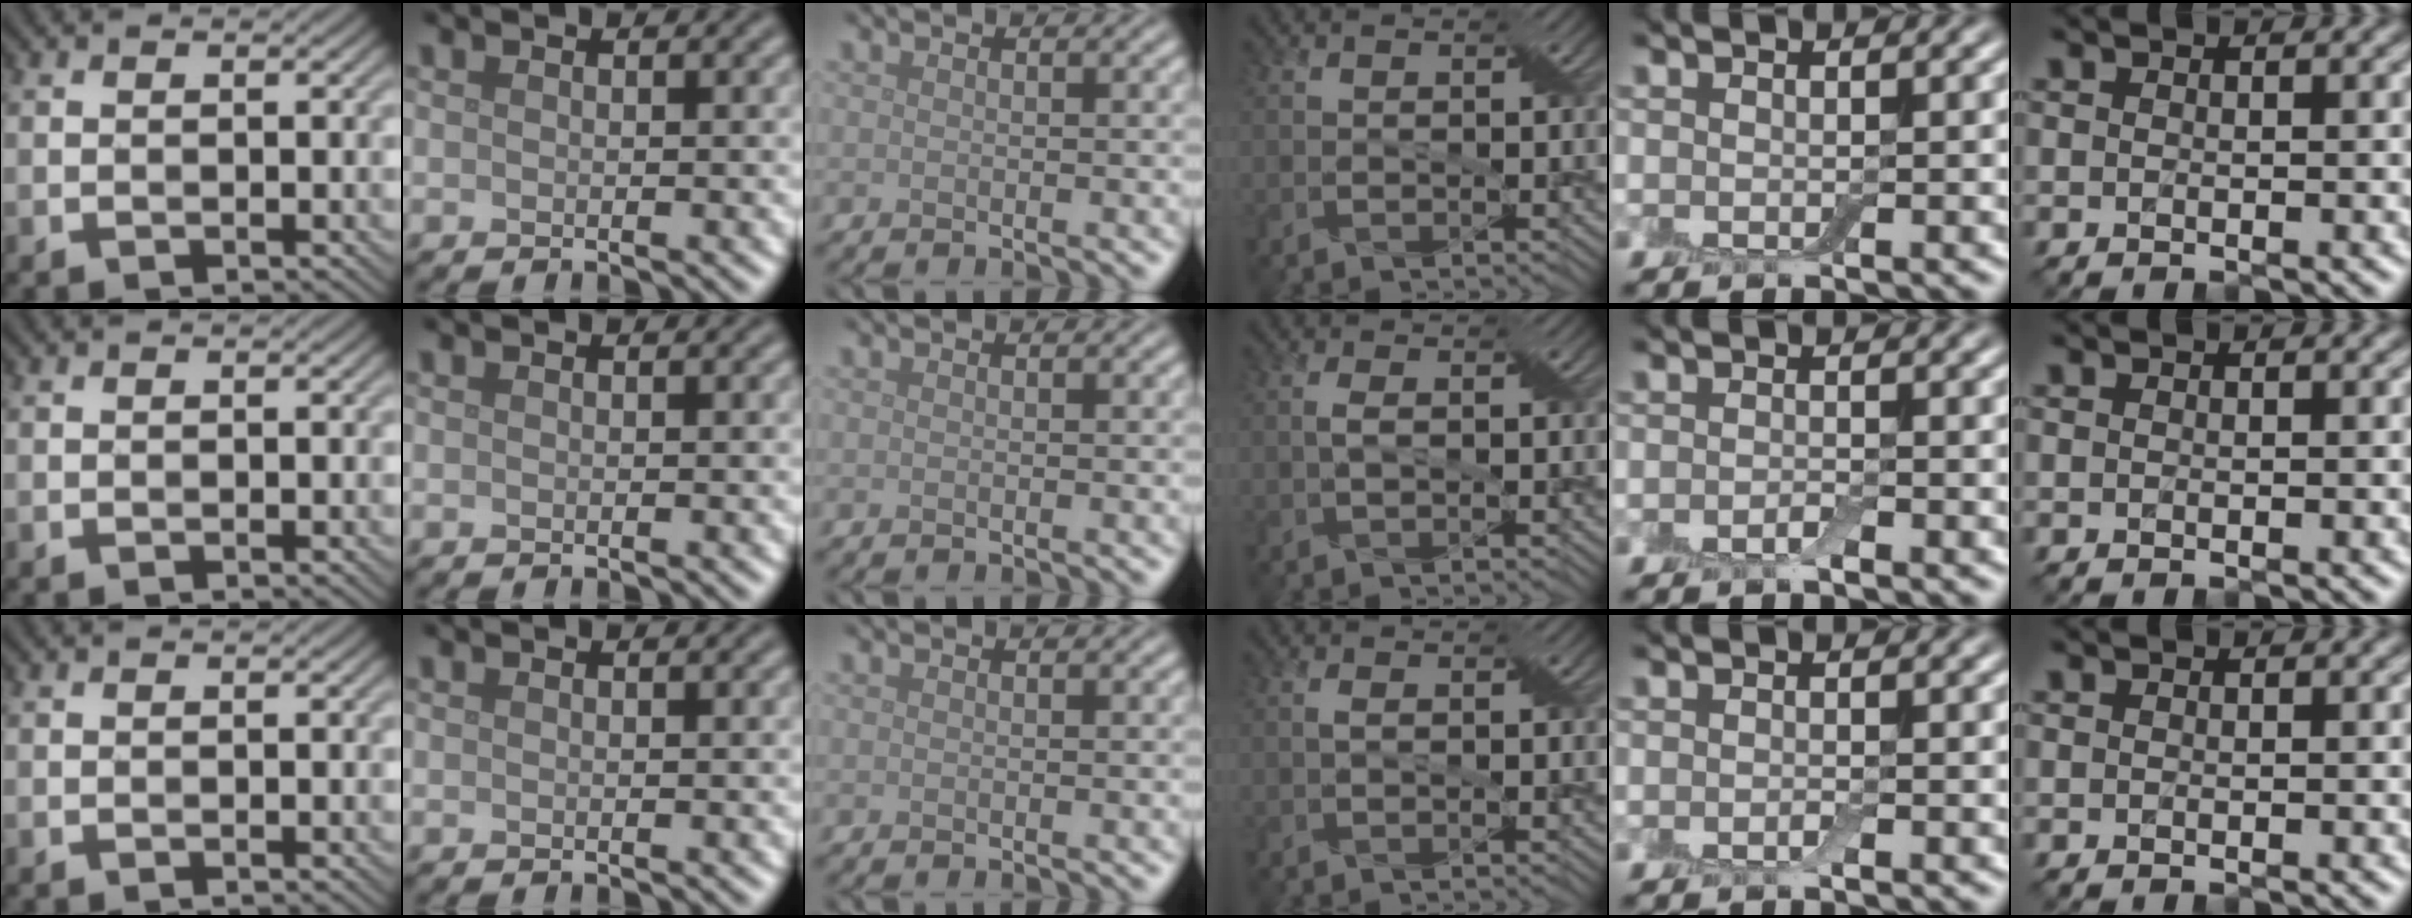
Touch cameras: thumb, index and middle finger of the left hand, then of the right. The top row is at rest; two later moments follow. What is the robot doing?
{"motion": "shake", "object": "box of matches"}